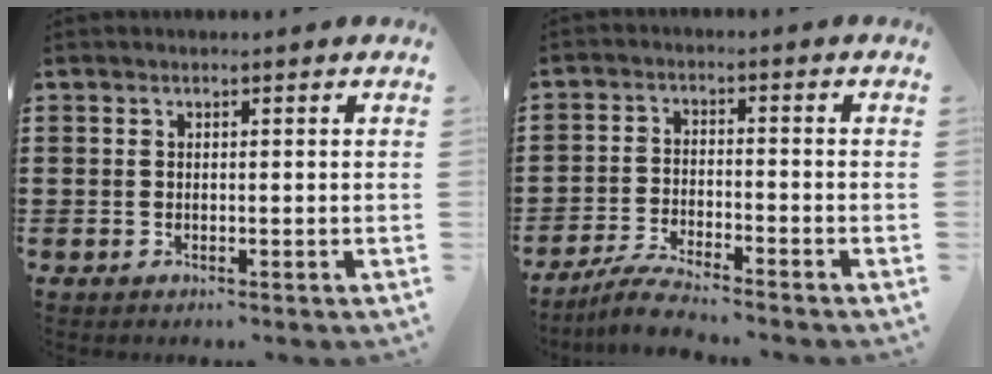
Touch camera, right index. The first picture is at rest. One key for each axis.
{"total": 4.5, "fx": -4.2, "fy": 0.0, "fz": 1.5, "tx": -0.039, "ty": -0.005, "tz": -0.085}